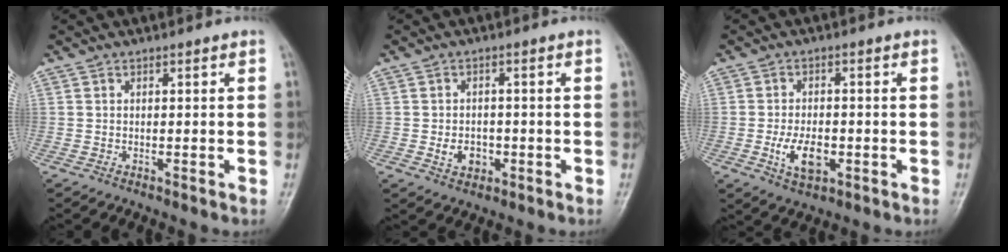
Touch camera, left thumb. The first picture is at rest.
{"total": 4.1, "force": [-1.1, 3.2, 2.3], "torque": [-0.025, 0.005, -0.015]}
{"total": 6.6, "force": [-1.8, 3.8, 5.1], "torque": [-0.086, 0.002, -0.027]}